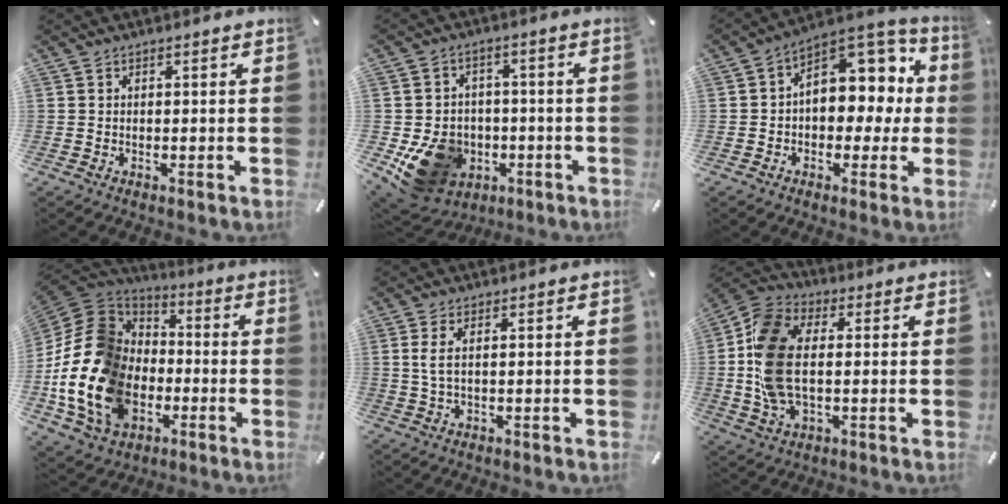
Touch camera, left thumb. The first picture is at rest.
{"total": 14.4, "force": [-4.5, 12.0, 6.6], "torque": [-0.129, 0.016, -0.069]}
{"total": 11.1, "force": [2.8, 8.5, 6.5], "torque": [-0.068, -0.029, 0.052]}
{"total": 20.8, "force": [-6.6, 16.0, 11.4], "torque": [-0.248, 0.026, -0.112]}
{"total": 3.0, "force": [0.7, 0.7, 2.9], "torque": [-0.066, -0.003, 0.009]}
{"total": 13.7, "force": [0.0, 8.3, 10.8], "torque": [-0.249, -0.001, 0.001]}